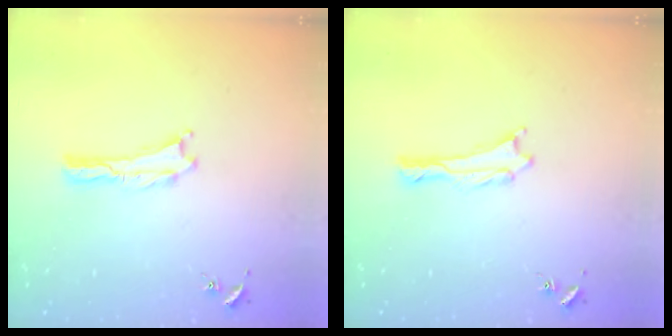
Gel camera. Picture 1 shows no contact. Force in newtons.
{"total": 0.0}